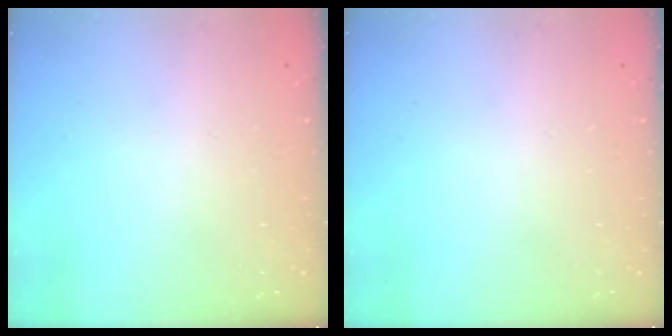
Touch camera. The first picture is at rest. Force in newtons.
{"total": 0.0}